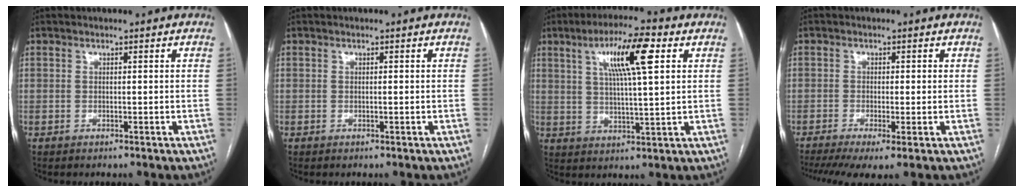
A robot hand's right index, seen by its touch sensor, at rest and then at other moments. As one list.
[{"total": 0.0}, {"total": 10.9, "force": [4.2, 1.3, 9.9], "torque": [-0.174, 0.013, 0.070]}, {"total": 6.7, "force": [-3.3, 1.6, 5.6], "torque": [-0.103, -0.011, -0.057]}]